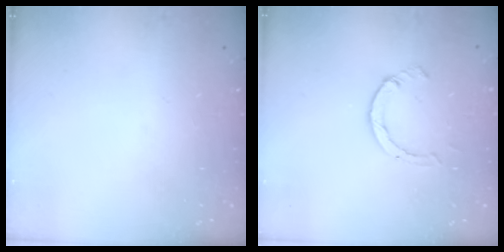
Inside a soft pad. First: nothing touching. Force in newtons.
{"total": 2.3, "press": 2.3, "slide": 0.3}